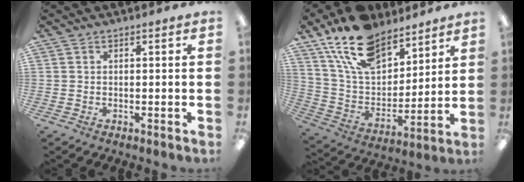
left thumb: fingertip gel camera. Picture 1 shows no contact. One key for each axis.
{"total": 18.4, "fx": 13.3, "fy": 9.5, "fz": 8.6, "tx": -0.174, "ty": -0.064, "tz": 0.245}